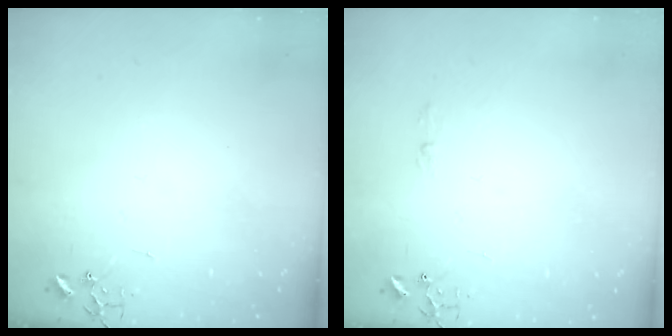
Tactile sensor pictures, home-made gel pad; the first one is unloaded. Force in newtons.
{"total": 2.9, "press": 2.9, "slide": 0.4}